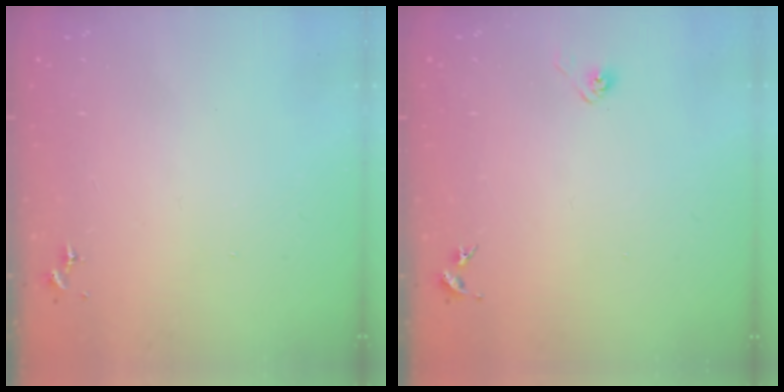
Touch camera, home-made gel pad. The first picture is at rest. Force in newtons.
{"total": 2.8, "press": 2.6, "slide": 1.1}